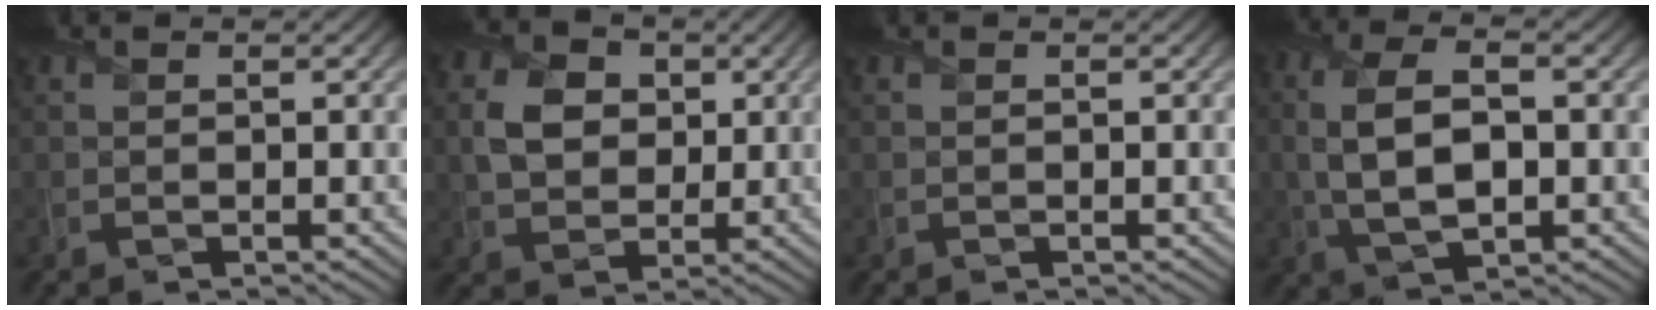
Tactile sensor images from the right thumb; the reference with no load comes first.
{"total": 6.5, "force": [1.2, 5.1, 3.8], "torque": [-0.094, 0.006, 0.015]}
{"total": 0.0}
{"total": 9.1, "force": [-0.2, 4.9, 7.7], "torque": [-0.172, 0.002, -0.005]}